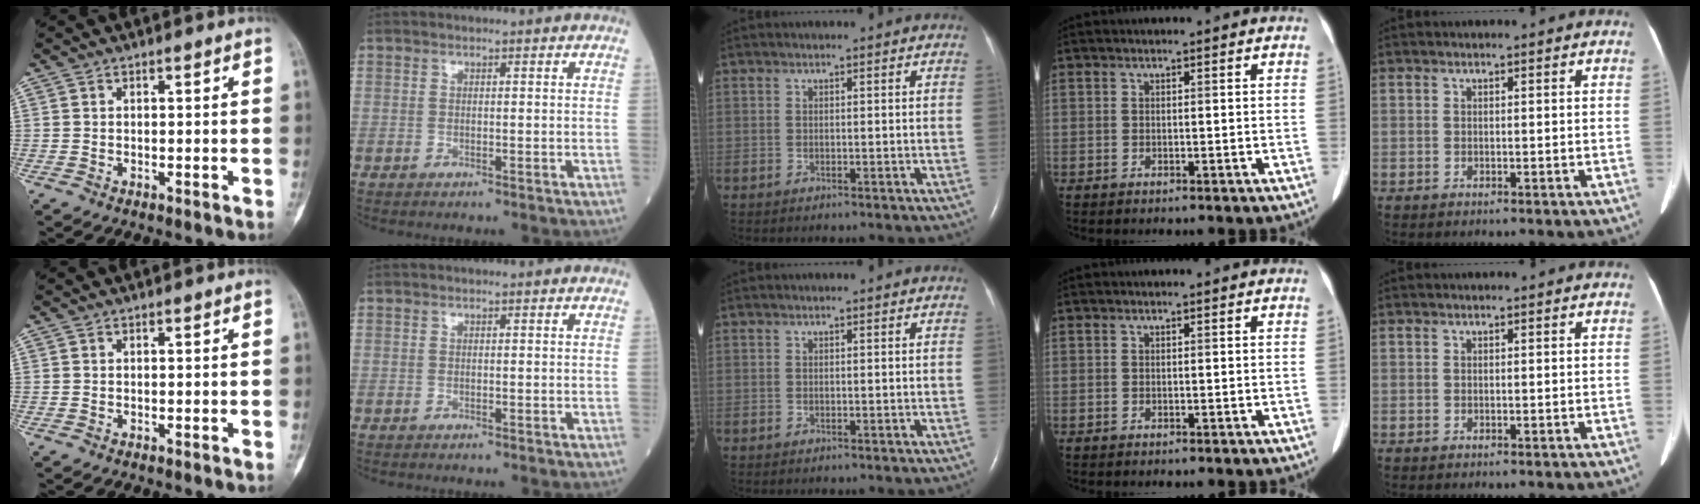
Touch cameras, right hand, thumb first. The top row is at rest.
{}